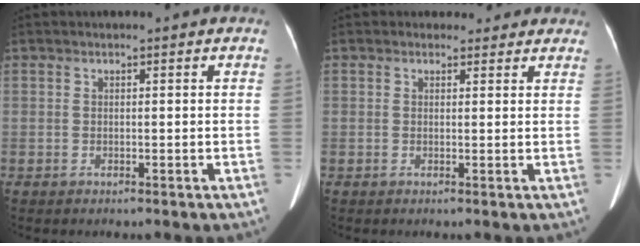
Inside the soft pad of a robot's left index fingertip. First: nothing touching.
{"total": 4.3, "force": [3.7, 2.1, 0.2], "torque": [0.011, 0.003, 0.030]}